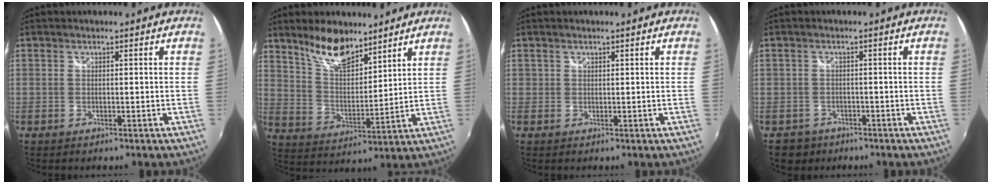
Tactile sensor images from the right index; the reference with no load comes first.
{"total": 10.9, "force": [8.4, 4.0, 5.6], "torque": [-0.097, 0.000, 0.159]}
{"total": 0.6, "force": [0.2, 0.5, 0.0], "torque": [0.001, 0.001, 0.003]}
{"total": 3.9, "force": [-2.2, 3.3, 0.3], "torque": [-0.021, 0.004, -0.032]}